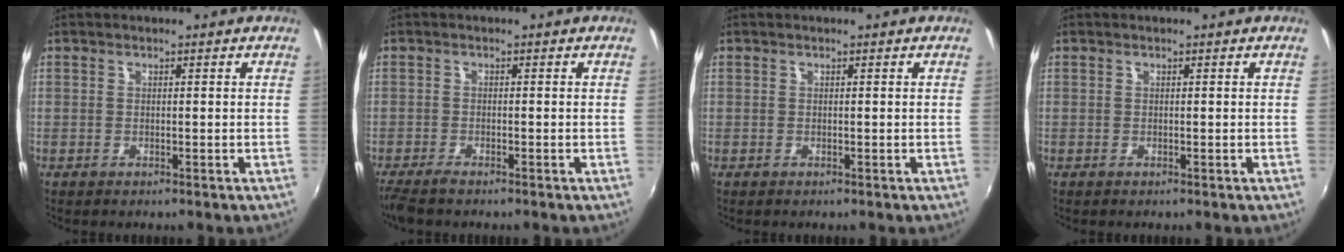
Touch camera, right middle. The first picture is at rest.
{"total": 4.2, "force": [-3.5, 0.7, 2.2], "torque": [-0.055, -0.021, -0.067]}
{"total": 0.0}
{"total": 0.0}